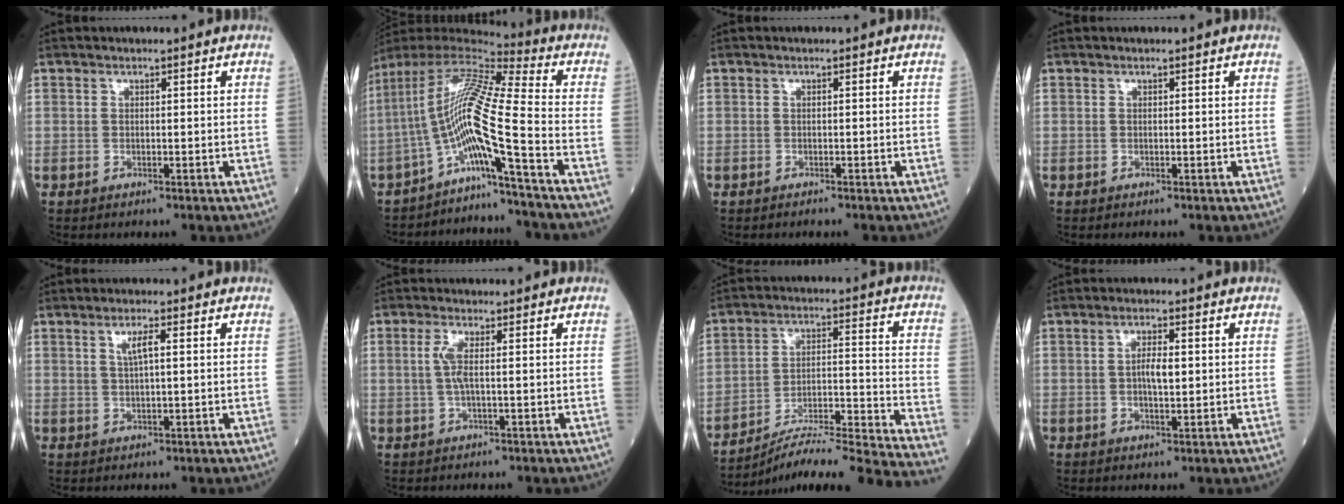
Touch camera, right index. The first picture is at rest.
{"total": 13.2, "force": [-6.5, -2.2, 11.3], "torque": [-0.213, 0.026, -0.123]}
{"total": 0.6, "force": [-0.5, 0.0, 0.2], "torque": [-0.007, -0.001, -0.011]}
{"total": 0.0}
{"total": 2.8, "force": [0.9, 0.2, 2.6], "torque": [-0.051, 0.002, 0.016]}
{"total": 2.7, "force": [0.2, 0.3, 2.7], "torque": [-0.063, 0.002, 0.002]}
{"total": 21.3, "force": [-19.2, -2.0, 9.0], "torque": [-0.099, 0.002, -0.289]}
{"total": 3.6, "force": [0.3, 0.9, 3.4], "torque": [-0.061, 0.003, 0.004]}